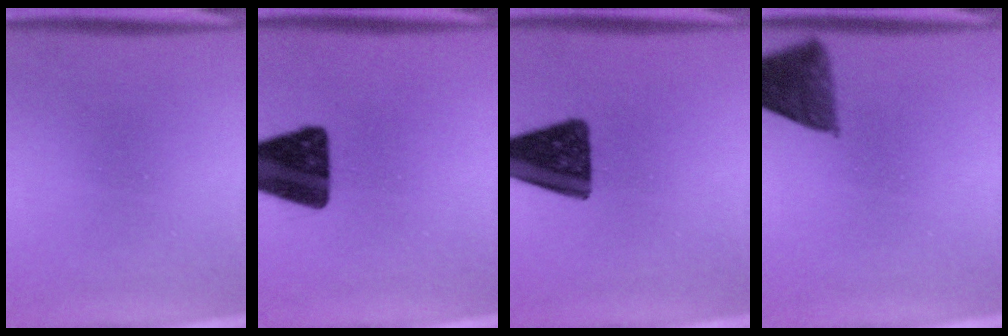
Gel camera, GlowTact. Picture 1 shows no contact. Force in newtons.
{"total": 17.2}
{"total": 15.1}
{"total": 8.1}